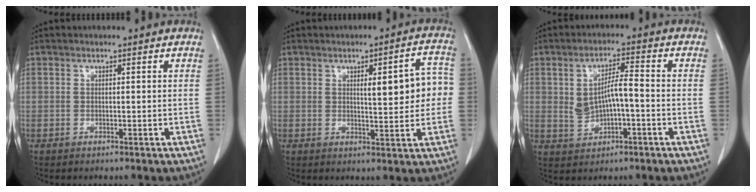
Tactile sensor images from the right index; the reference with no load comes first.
{"total": 8.2, "force": [0.9, 2.2, 7.8], "torque": [-0.100, 0.019, 0.014]}
{"total": 5.9, "force": [-0.2, 2.0, 5.6], "torque": [-0.106, 0.013, 0.005]}